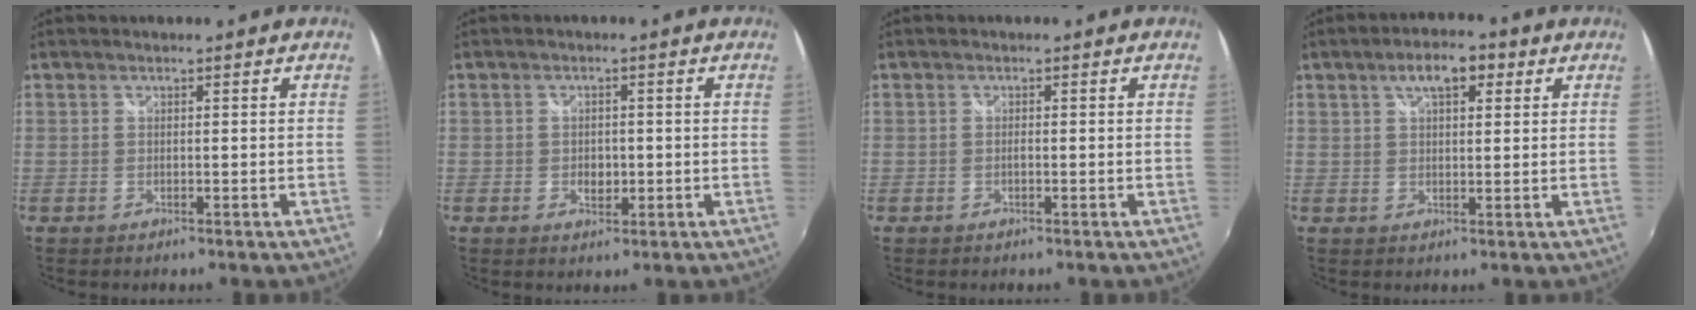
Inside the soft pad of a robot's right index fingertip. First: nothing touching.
{"total": 2.7, "force": [-0.5, 2.0, 1.7], "torque": [-0.029, 0.000, -0.008]}
{"total": 0.5, "force": [-0.2, 0.1, 0.5], "torque": [-0.011, 0.002, -0.004]}
{"total": 6.1, "force": [2.8, 2.8, 4.6], "torque": [-0.079, 0.018, 0.044]}